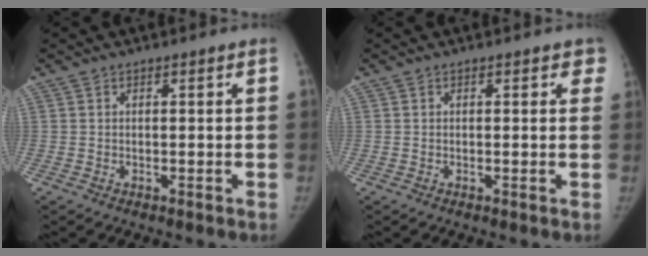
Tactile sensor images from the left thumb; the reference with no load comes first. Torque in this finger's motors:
{"motor_torque": [-0.27, -0.04, 0.68, 0.04, 0.01]}